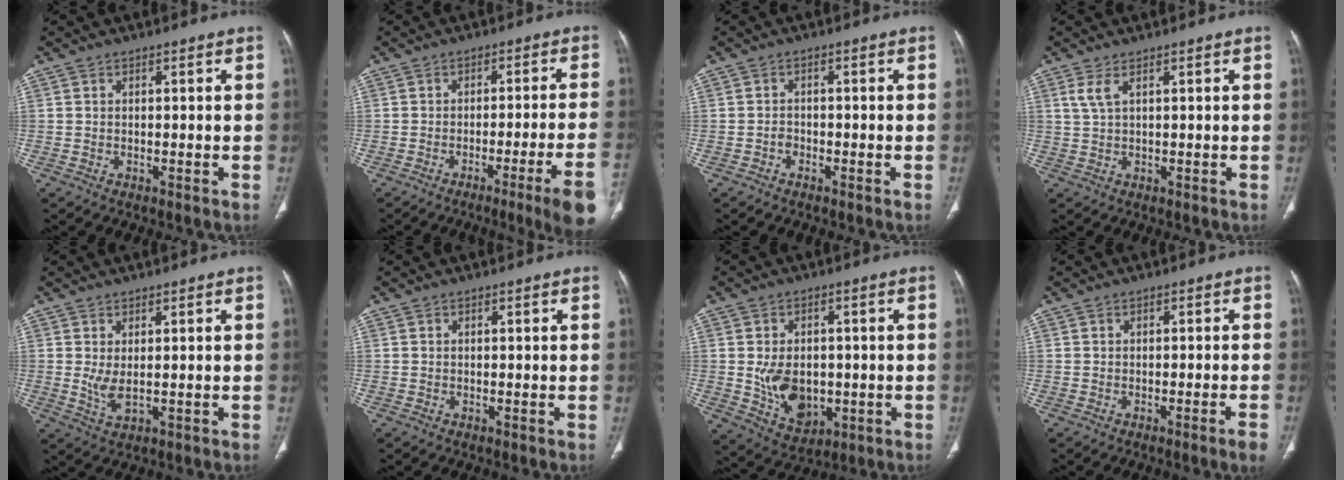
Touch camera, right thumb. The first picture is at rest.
{"total": 10.3, "force": [-5.5, -1.1, 8.6], "torque": [-0.124, 0.013, -0.079]}
{"total": 1.2, "force": [-0.8, 0.9, 0.4], "torque": [-0.004, 0.006, -0.014]}
{"total": 2.3, "force": [1.0, 0.2, 2.0], "torque": [-0.058, 0.004, 0.030]}
{"total": 3.2, "force": [0.3, 1.3, 3.0], "torque": [-0.065, -0.011, 0.016]}
{"total": 0.0}
{"total": 9.9, "force": [-0.9, 7.1, 6.8], "torque": [-0.091, -0.005, 0.008]}
{"total": 2.8, "force": [-1.7, -0.3, 2.3], "torque": [-0.038, 0.000, -0.022]}